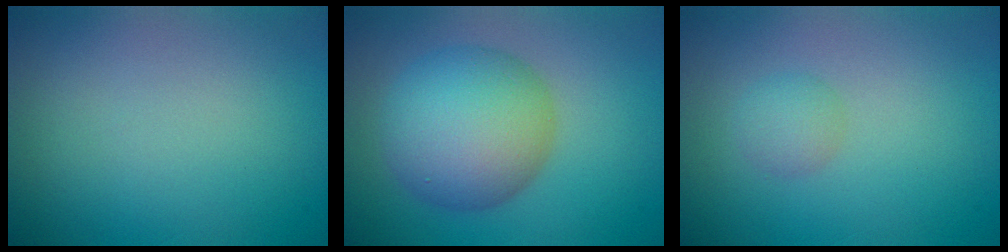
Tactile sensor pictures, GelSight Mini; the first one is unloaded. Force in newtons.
{"total": 8.2, "press": 8.2, "slide": 0.5}
{"total": 1.4, "press": 1.4, "slide": 0.0}